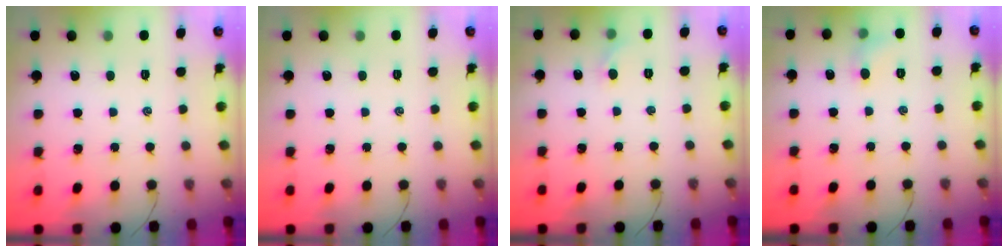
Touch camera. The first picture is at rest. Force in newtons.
{"total": 0.0}
{"total": 3.2, "press": 3.0, "slide": 1.2}
{"total": 4.9, "press": 4.7, "slide": 1.4}